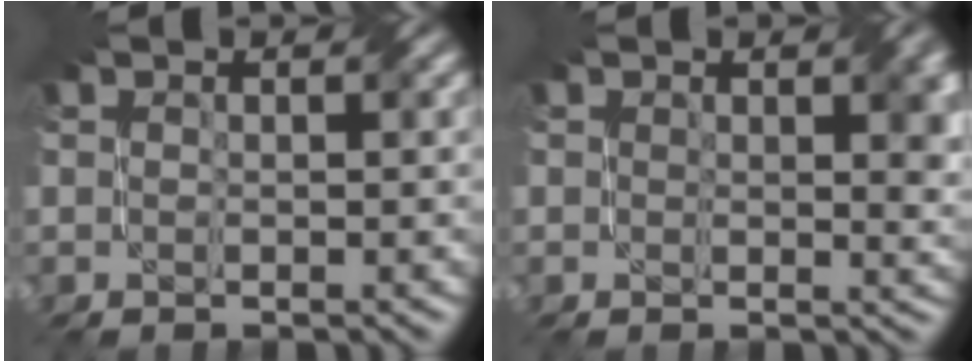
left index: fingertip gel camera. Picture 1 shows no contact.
{"total": 3.3, "force": [0.9, 1.6, 2.7], "torque": [-0.029, -0.002, 0.015]}